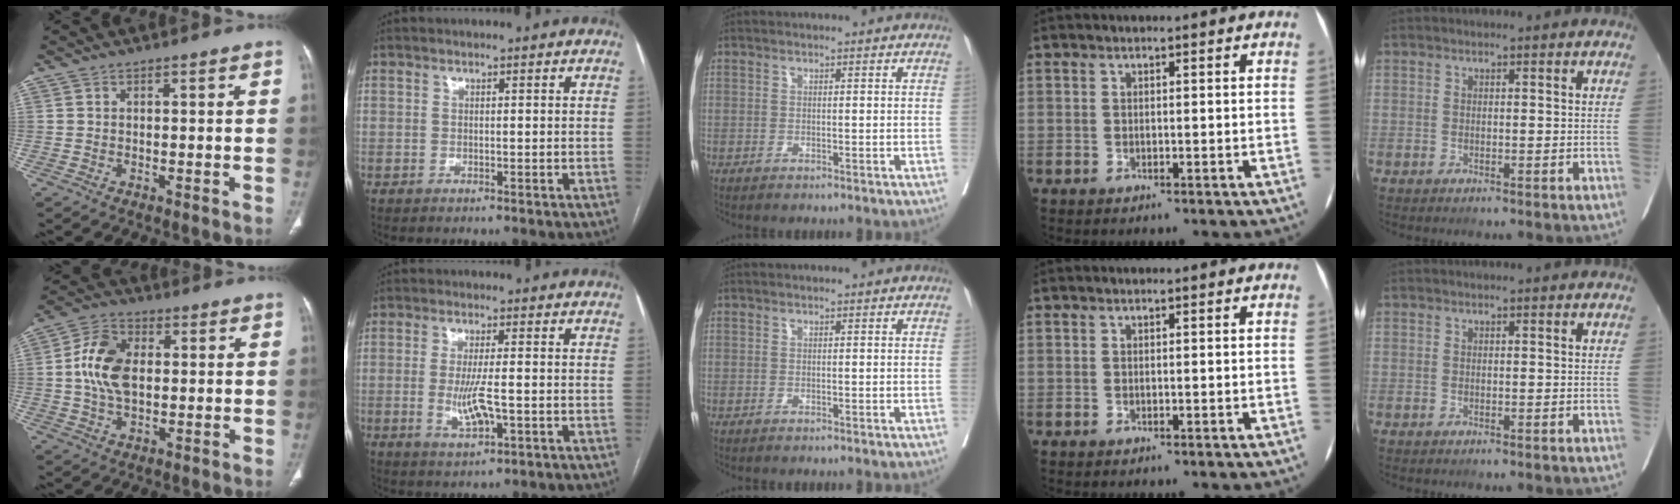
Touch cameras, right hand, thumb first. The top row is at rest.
{"thumb": {"total": 10.5, "force": [0.7, 6.8, 8.0], "torque": [-0.149, 0.011, 0.011]}, "index": {"total": 5.5, "force": [-1.0, 1.1, 5.3], "torque": [-0.112, -0.012, -0.015]}}